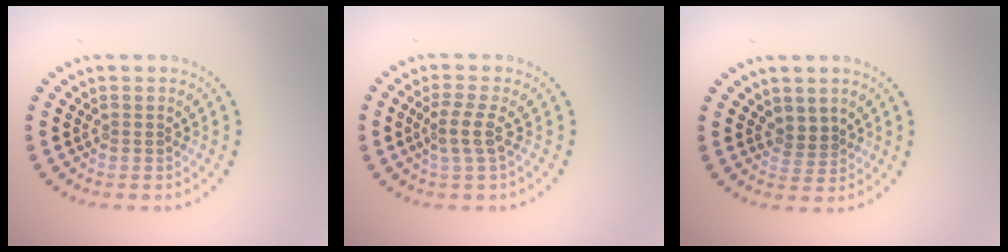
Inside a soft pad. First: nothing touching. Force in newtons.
{"total": 2.2, "press": 1.6, "slide": 1.4}
{"total": 1.6, "press": 1.3, "slide": 0.9}